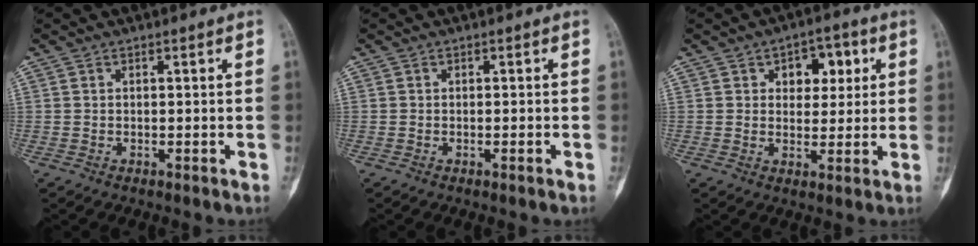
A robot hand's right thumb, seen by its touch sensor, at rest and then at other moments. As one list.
[{"total": 0.8, "force": [-0.4, 0.0, 0.7], "torque": [-0.012, 0.001, -0.004]}, {"total": 7.4, "force": [2.5, 5.0, 4.9], "torque": [-0.023, -0.004, 0.030]}]